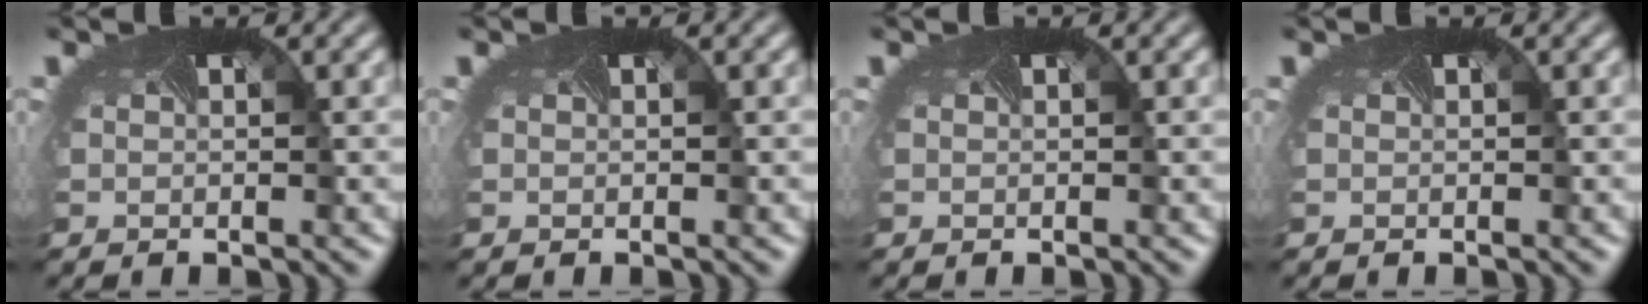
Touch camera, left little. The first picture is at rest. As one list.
[{"total": 0.0}, {"total": 0.0}, {"total": 0.0}]